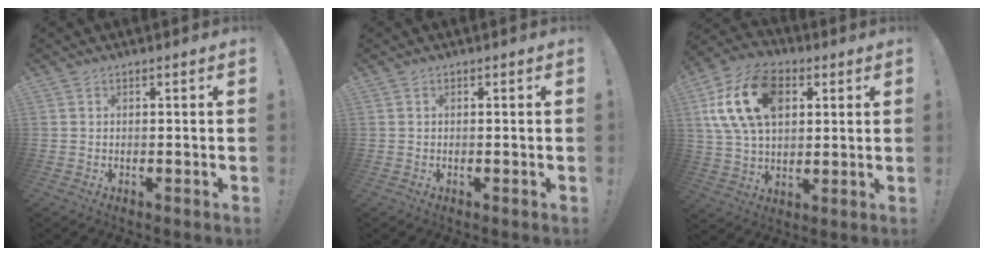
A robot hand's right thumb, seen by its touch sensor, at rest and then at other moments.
{"total": 0.0}
{"total": 19.5, "force": [6.3, 12.9, 13.1], "torque": [-0.239, -0.015, 0.112]}